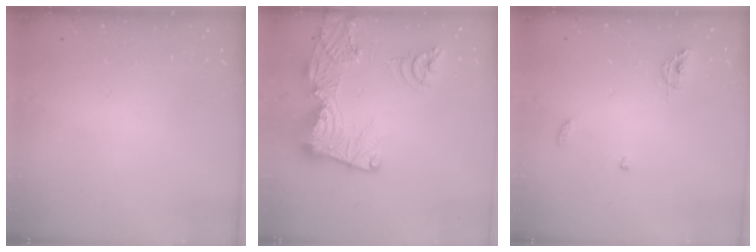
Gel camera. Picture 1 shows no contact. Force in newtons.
{"total": 21.8, "press": 21.7, "slide": 2.3}
{"total": 6.4, "press": 6.4, "slide": 0.1}